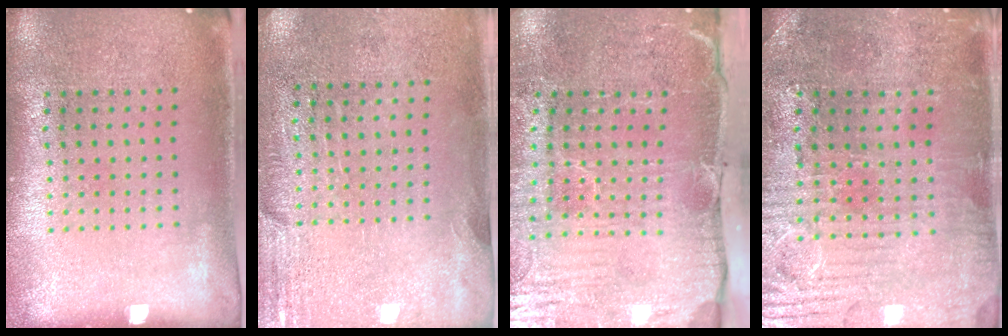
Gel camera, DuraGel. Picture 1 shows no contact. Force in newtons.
{"total": 2.8, "press": 2.4, "slide": 1.4}
{"total": 5.2, "press": 4.4, "slide": 2.8}
{"total": 1.7, "press": 1.7, "slide": 0.5}